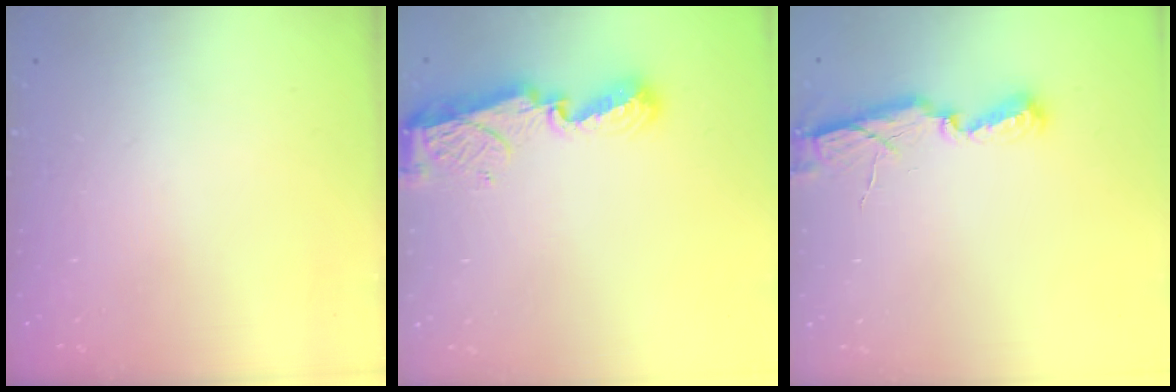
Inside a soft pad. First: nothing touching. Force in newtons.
{"total": 7.3, "press": 7.3, "slide": 0.7}
{"total": 6.7, "press": 6.7, "slide": 0.8}